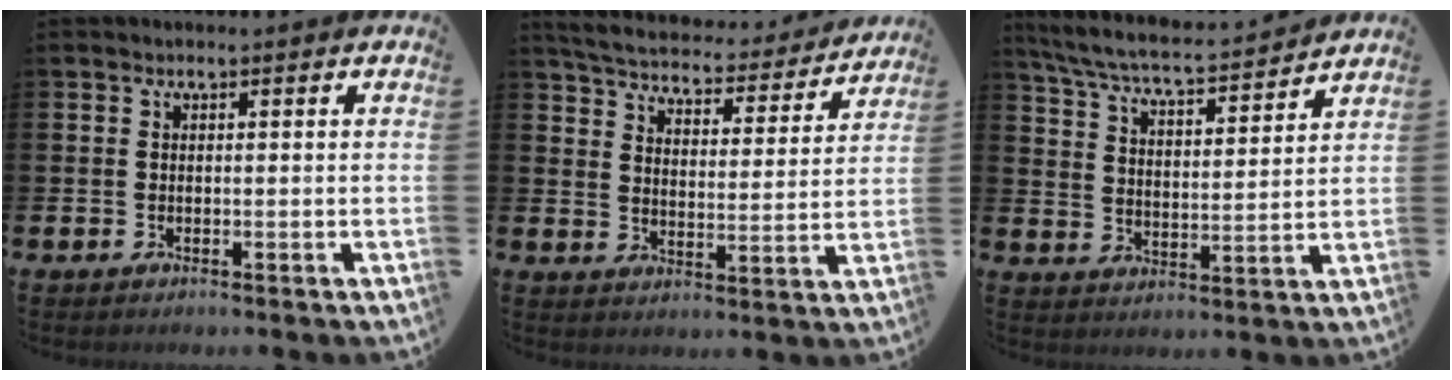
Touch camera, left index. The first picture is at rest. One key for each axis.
{"total": 5.6, "fx": 5.4, "fy": 0.8, "fz": 1.2, "tx": -0.056, "ty": -0.042, "tz": 0.090}
{"total": 6.3, "fx": 5.9, "fy": 0.5, "fz": 2.1, "tx": -0.068, "ty": -0.045, "tz": 0.099}